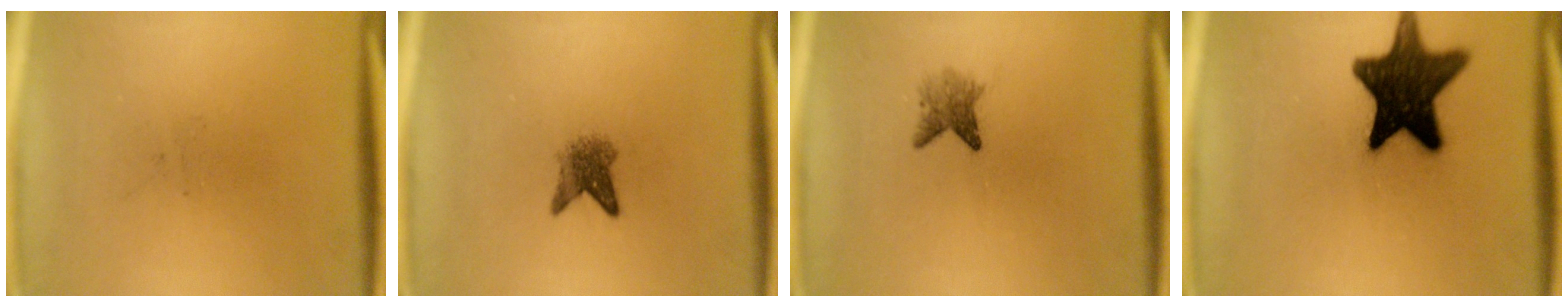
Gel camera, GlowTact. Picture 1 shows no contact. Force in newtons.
{"total": 3.2}
{"total": 2.5}
{"total": 16.0}